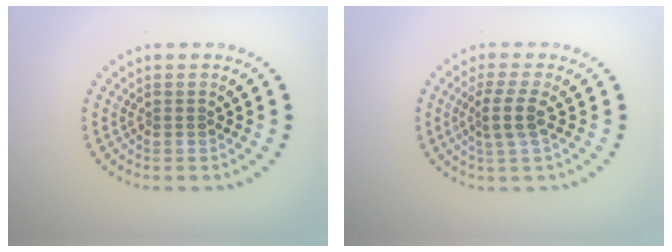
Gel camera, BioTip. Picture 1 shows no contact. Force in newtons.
{"total": 2.5, "press": 2.1, "slide": 1.4}